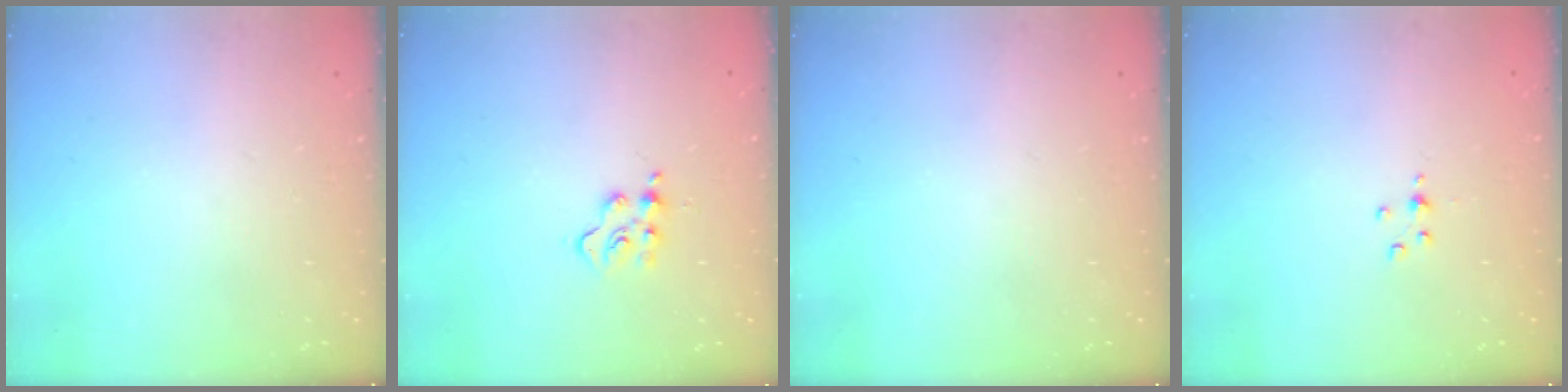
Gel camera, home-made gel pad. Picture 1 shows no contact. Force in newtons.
{"total": 4.6, "press": 4.6, "slide": 0.5}
{"total": 0.0}
{"total": 3.0, "press": 3.0, "slide": 0.5}